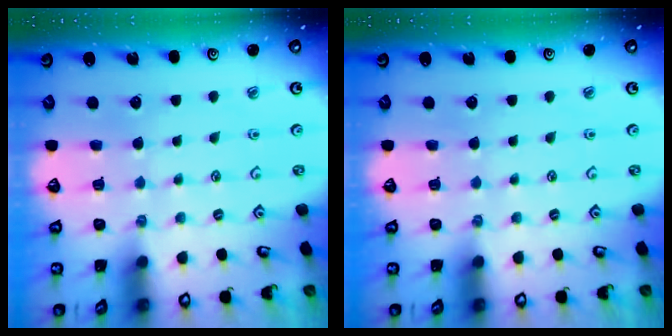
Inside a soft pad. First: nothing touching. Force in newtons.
{"total": 0.0}